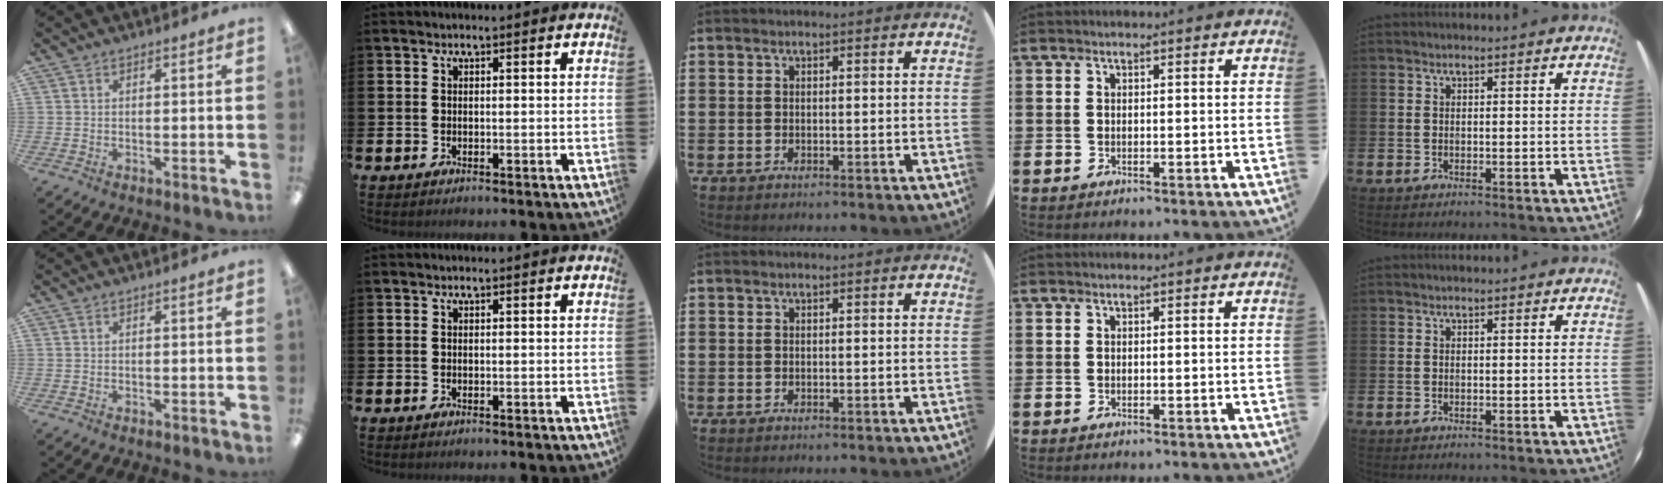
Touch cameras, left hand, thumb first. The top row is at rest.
{}